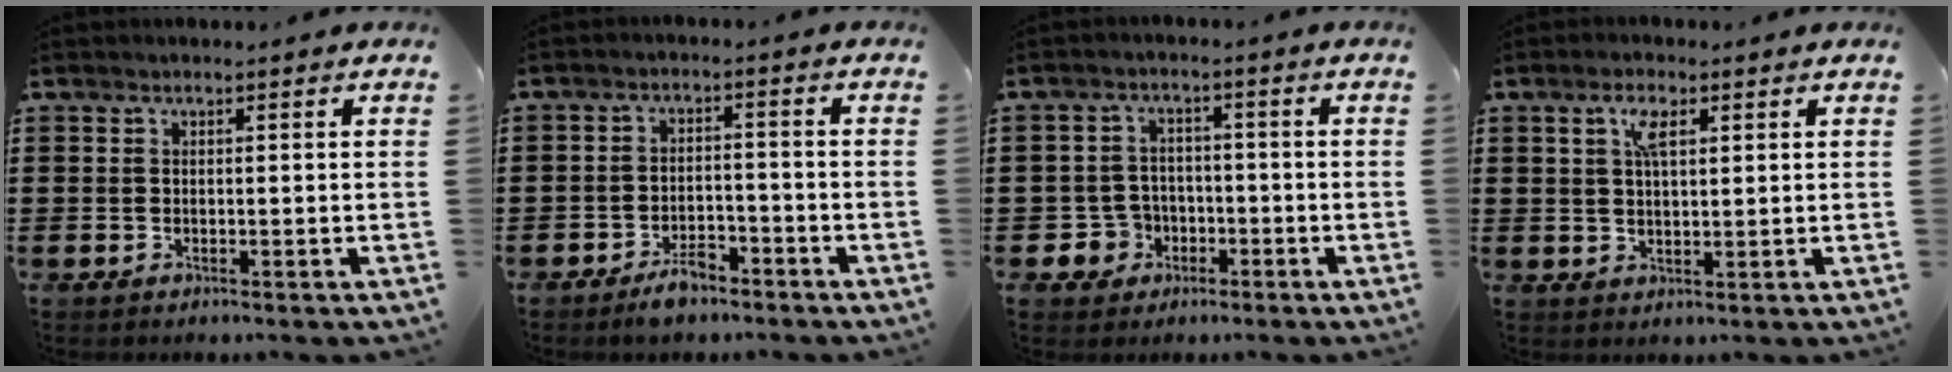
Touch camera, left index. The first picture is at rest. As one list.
[{"total": 3.9, "force": [-3.2, 1.5, 1.6], "torque": [-0.028, 0.013, -0.063]}, {"total": 4.6, "force": [-2.0, 3.9, 1.4], "torque": [-0.049, 0.006, -0.042]}, {"total": 3.8, "force": [1.7, 1.5, 3.0], "torque": [-0.061, 0.005, 0.026]}]